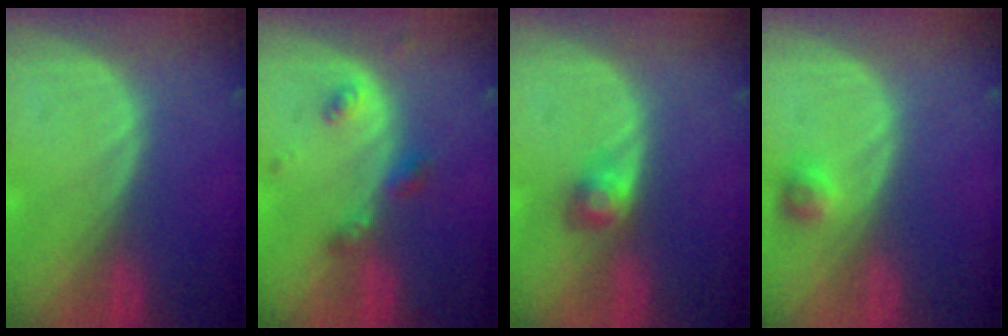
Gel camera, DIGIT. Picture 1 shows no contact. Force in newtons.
{"total": 3.8, "press": 3.7, "slide": 0.5}
{"total": 2.7, "press": 2.7, "slide": 0.1}
{"total": 2.2, "press": 2.2, "slide": 0.2}